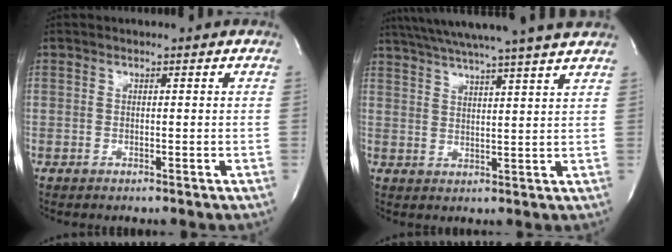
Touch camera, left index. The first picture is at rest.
{"total": 17.9, "force": [15.7, -1.1, 8.5], "torque": [-0.149, 0.001, 0.218]}